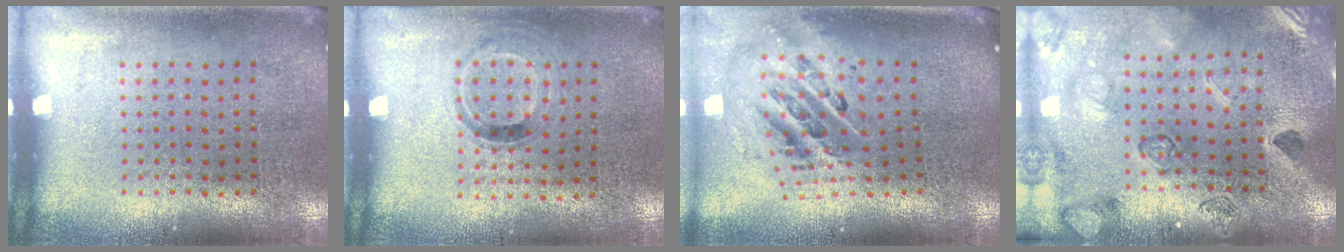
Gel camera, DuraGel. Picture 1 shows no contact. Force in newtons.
{"total": 0.9, "press": 0.7, "slide": 0.6}
{"total": 1.8, "press": 1.4, "slide": 1.2}
{"total": 2.4, "press": 2.4, "slide": 0.3}